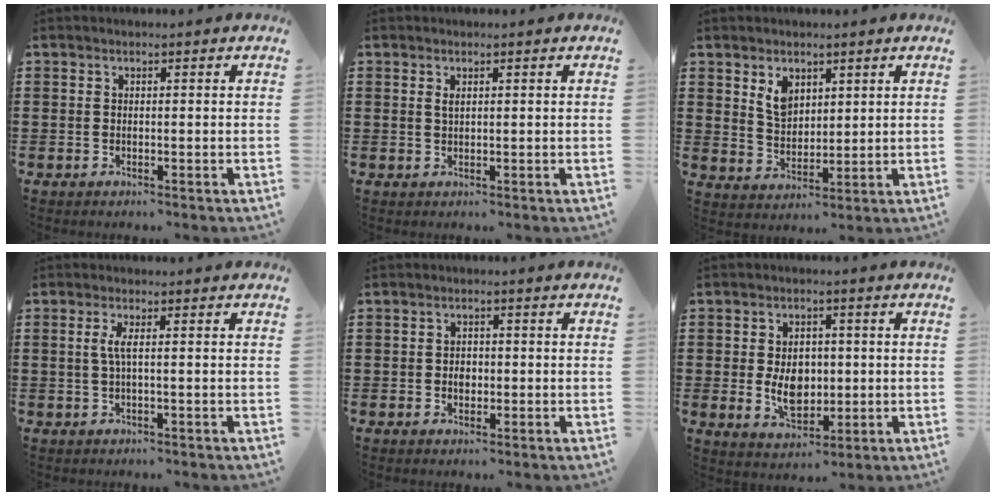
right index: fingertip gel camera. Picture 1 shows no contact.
{"total": 1.1, "force": [0.5, 0.4, 0.9], "torque": [-0.019, 0.003, 0.008]}
{"total": 4.5, "force": [2.5, 3.0, 2.3], "torque": [-0.057, 0.008, 0.046]}
{"total": 2.4, "force": [0.0, 0.1, 2.4], "torque": [-0.055, -0.007, -0.003]}
{"total": 1.9, "force": [-0.3, 1.4, 1.2], "torque": [-0.018, 0.001, -0.009]}
{"total": 6.5, "force": [-0.2, 4.5, 4.7], "torque": [-0.078, 0.000, -0.010]}